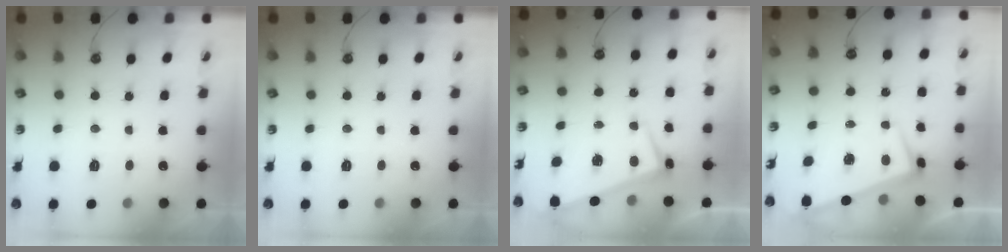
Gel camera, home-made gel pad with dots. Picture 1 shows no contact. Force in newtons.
{"total": 0.0}
{"total": 1.3, "press": 1.2, "slide": 0.3}
{"total": 1.8, "press": 0.9, "slide": 1.6}